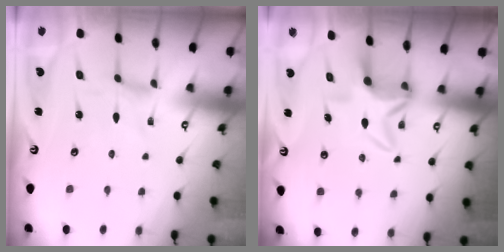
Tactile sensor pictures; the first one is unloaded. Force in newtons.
{"total": 6.4, "press": 6.2, "slide": 1.2}